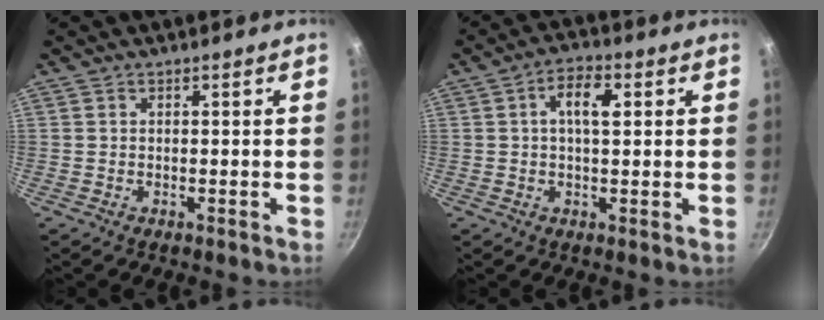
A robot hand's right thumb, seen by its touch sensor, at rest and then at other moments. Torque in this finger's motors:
{"motor_torque": [-0.25, 1.53, 0.79, 0.17, 0.03]}